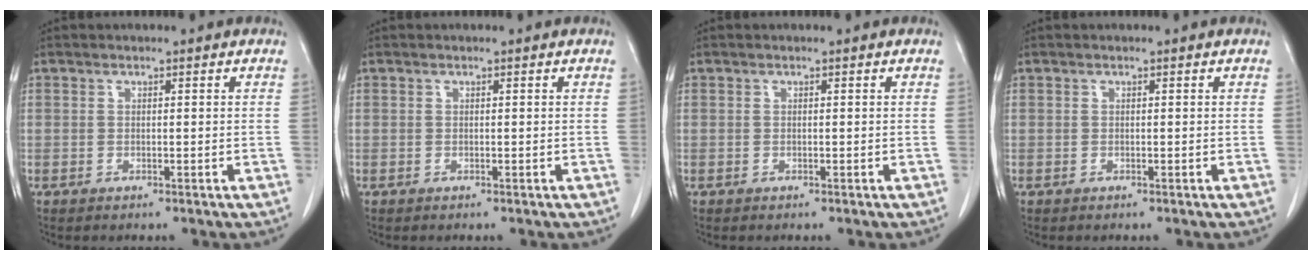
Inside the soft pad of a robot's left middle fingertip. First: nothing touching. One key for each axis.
{"total": 0.0}
{"total": 0.0}
{"total": 0.0}